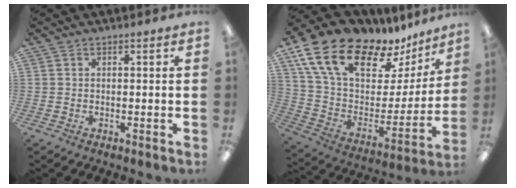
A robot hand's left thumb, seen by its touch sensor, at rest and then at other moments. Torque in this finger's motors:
{"motor_torque": [1.75, 1.77, 1.38, -1.39, 0.47]}